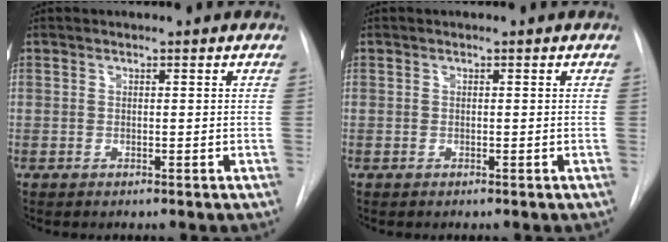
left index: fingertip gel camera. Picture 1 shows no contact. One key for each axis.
{"total": 0.0}